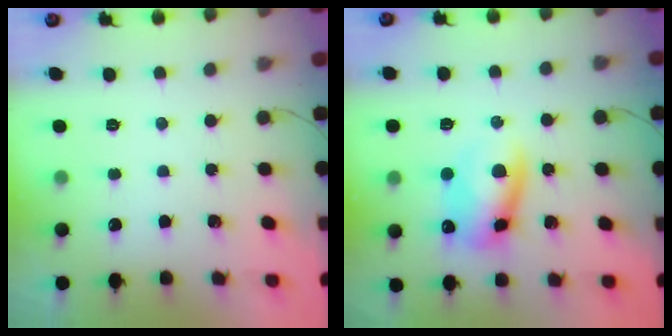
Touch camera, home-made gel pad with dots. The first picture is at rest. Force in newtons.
{"total": 9.4, "press": 9.3, "slide": 1.5}